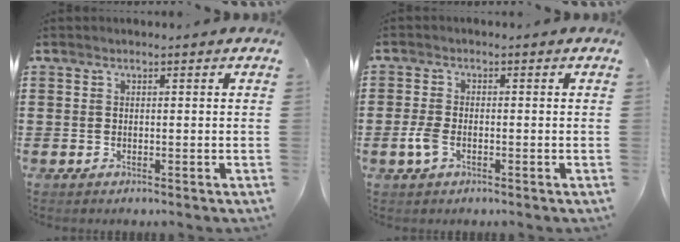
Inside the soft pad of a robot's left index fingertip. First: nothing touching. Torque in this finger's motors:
{"motor_torque": [0.30, 0.25, 0.08, 0.06]}